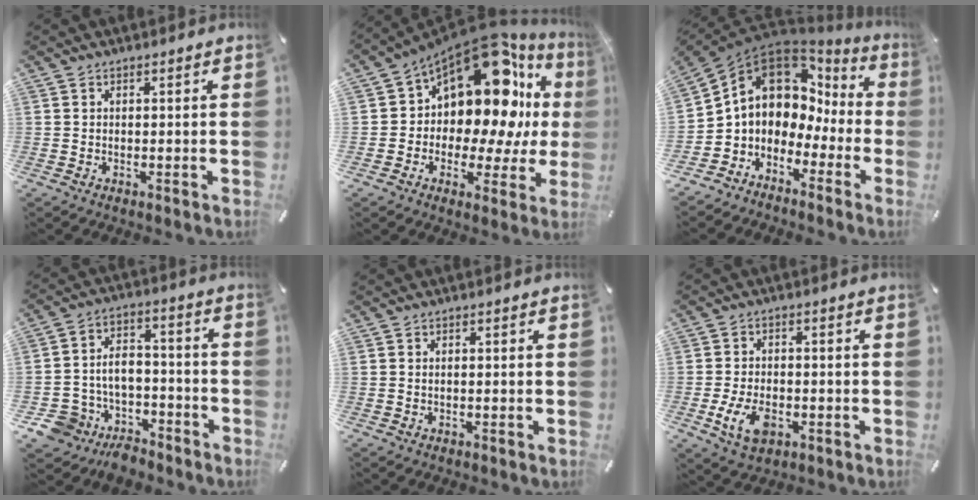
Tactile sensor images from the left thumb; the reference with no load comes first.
{"total": 18.7, "force": [7.7, 10.7, 13.3], "torque": [-0.215, -0.077, 0.121]}
{"total": 10.1, "force": [2.5, 8.2, 5.3], "torque": [-0.109, -0.020, 0.039]}
{"total": 9.3, "force": [-5.4, 7.3, 1.8], "torque": [-0.041, 0.028, -0.095]}
{"total": 0.7, "force": [0.0, 0.3, 0.6], "torque": [-0.012, 0.001, -0.002]}
{"total": 7.6, "force": [-2.5, 4.9, 5.3], "torque": [-0.109, 0.004, -0.046]}